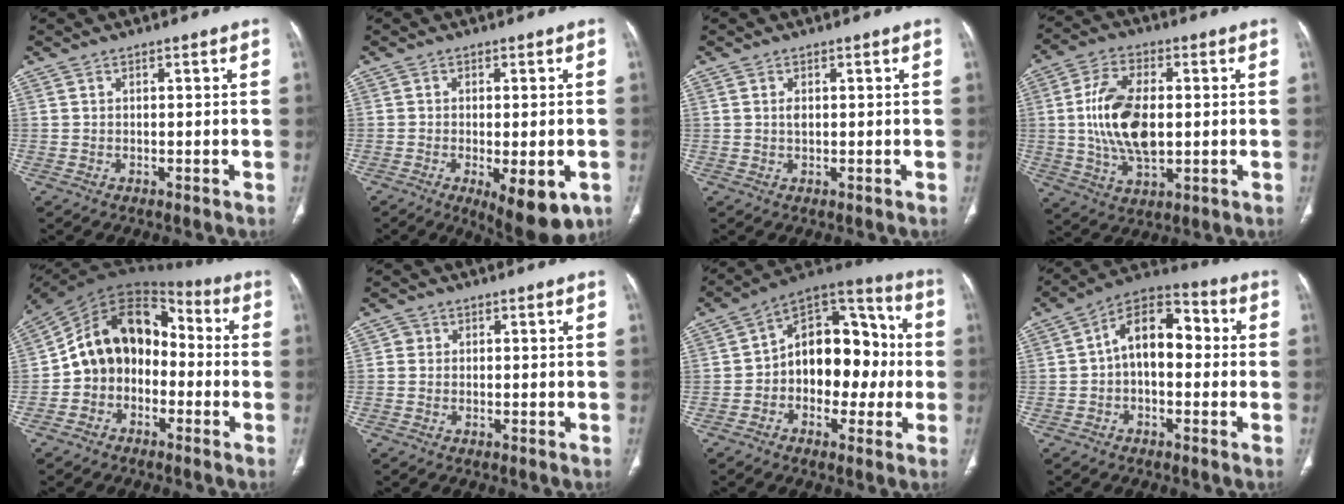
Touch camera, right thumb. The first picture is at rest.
{"total": 10.6, "force": [-4.4, 4.1, 8.8], "torque": [-0.112, -0.006, -0.054]}
{"total": 1.1, "force": [0.2, 0.6, 0.9], "torque": [-0.017, 0.002, 0.007]}
{"total": 14.2, "force": [0.5, 7.7, 11.9], "torque": [-0.226, 0.001, 0.011]}
{"total": 14.9, "force": [-2.0, 11.6, 9.2], "torque": [-0.120, 0.066, -0.049]}
{"total": 1.1, "force": [0.1, 1.1, 0.2], "torque": [0.003, 0.003, 0.001]}
{"total": 17.8, "force": [-1.0, 11.8, 13.3], "torque": [-0.146, 0.054, -0.025]}
{"total": 12.0, "force": [0.4, 7.4, 9.5], "torque": [-0.126, 0.041, -0.008]}